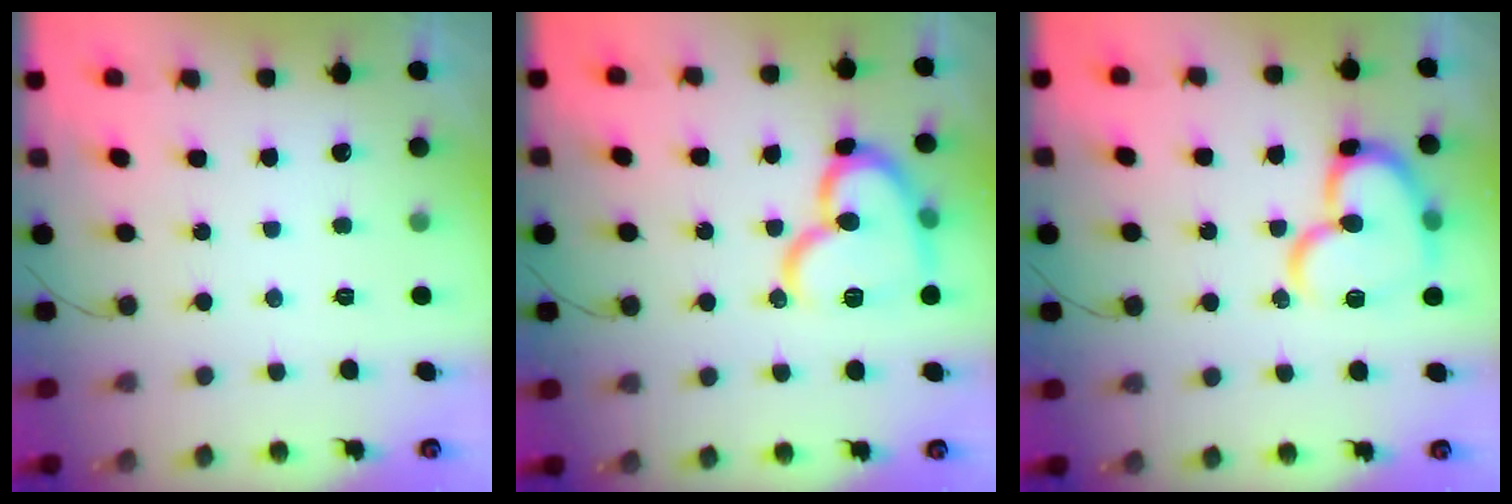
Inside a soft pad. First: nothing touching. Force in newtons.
{"total": 16.7, "press": 16.6, "slide": 1.9}
{"total": 16.3, "press": 16.3, "slide": 1.6}